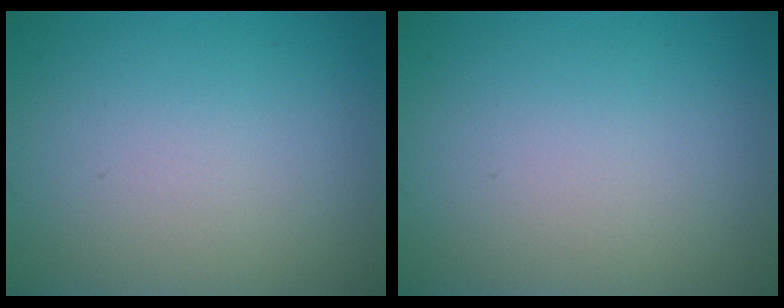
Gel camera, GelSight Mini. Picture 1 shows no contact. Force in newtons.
{"total": 0.0}